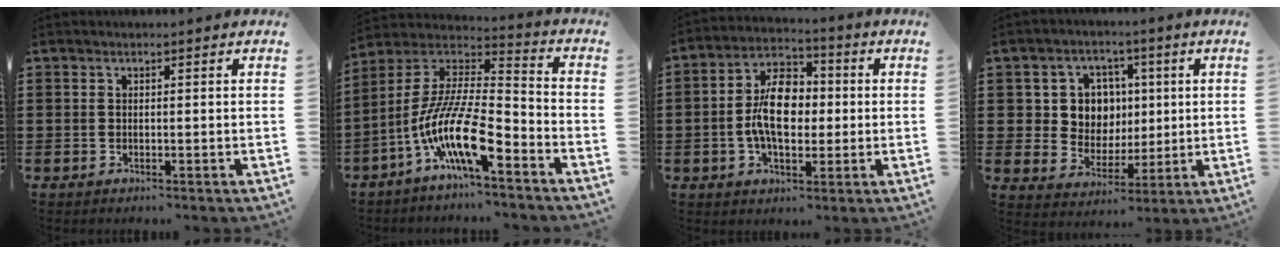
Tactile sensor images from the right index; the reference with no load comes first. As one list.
[{"total": 14.6, "force": [-8.3, 3.3, 11.5], "torque": [-0.247, -0.010, -0.159]}, {"total": 9.1, "force": [-0.4, 5.4, 7.3], "torque": [-0.152, 0.011, -0.015]}, {"total": 7.6, "force": [1.7, 6.9, 2.9], "torque": [-0.082, 0.018, 0.031]}]